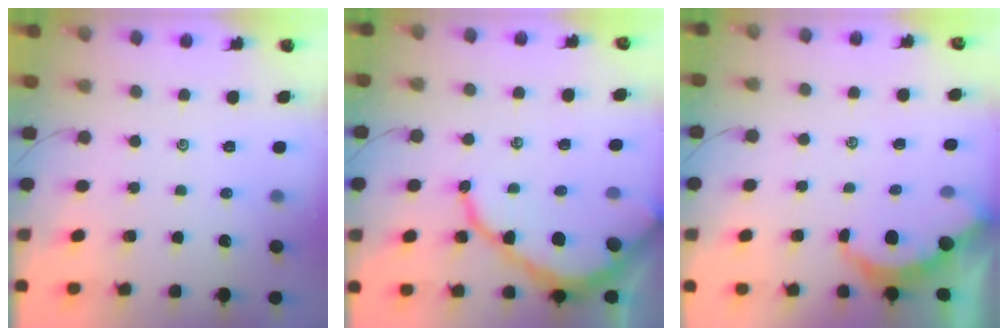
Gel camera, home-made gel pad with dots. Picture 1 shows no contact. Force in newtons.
{"total": 11.6, "press": 11.5, "slide": 1.3}
{"total": 3.1, "press": 3.1, "slide": 0.4}